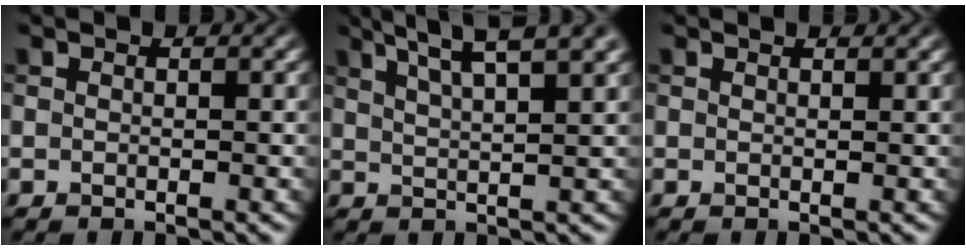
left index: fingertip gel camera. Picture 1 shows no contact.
{"total": 8.7, "force": [5.8, 2.4, 6.1], "torque": [-0.072, 0.034, 0.056]}
{"total": 0.7, "force": [0.7, 0.1, 0.2], "torque": [-0.004, -0.002, 0.009]}